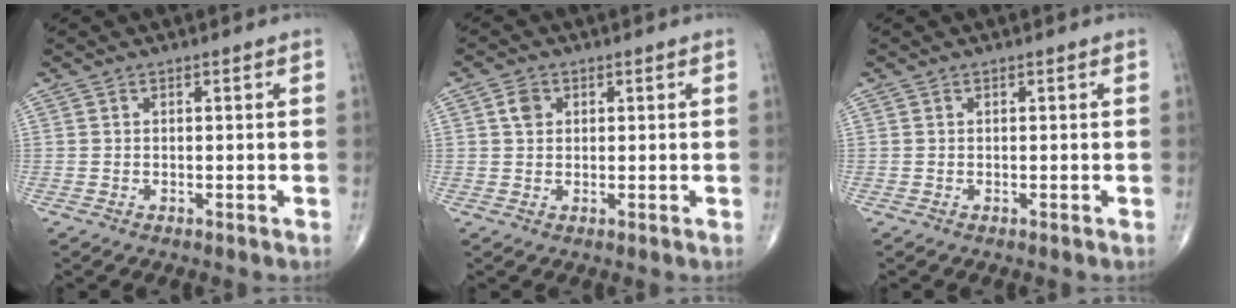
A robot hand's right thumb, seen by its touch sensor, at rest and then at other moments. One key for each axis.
{"total": 2.6, "fx": 0.8, "fy": 2.1, "fz": 1.4, "tx": -0.019, "ty": 0.001, "tz": 0.013}
{"total": 0.0}